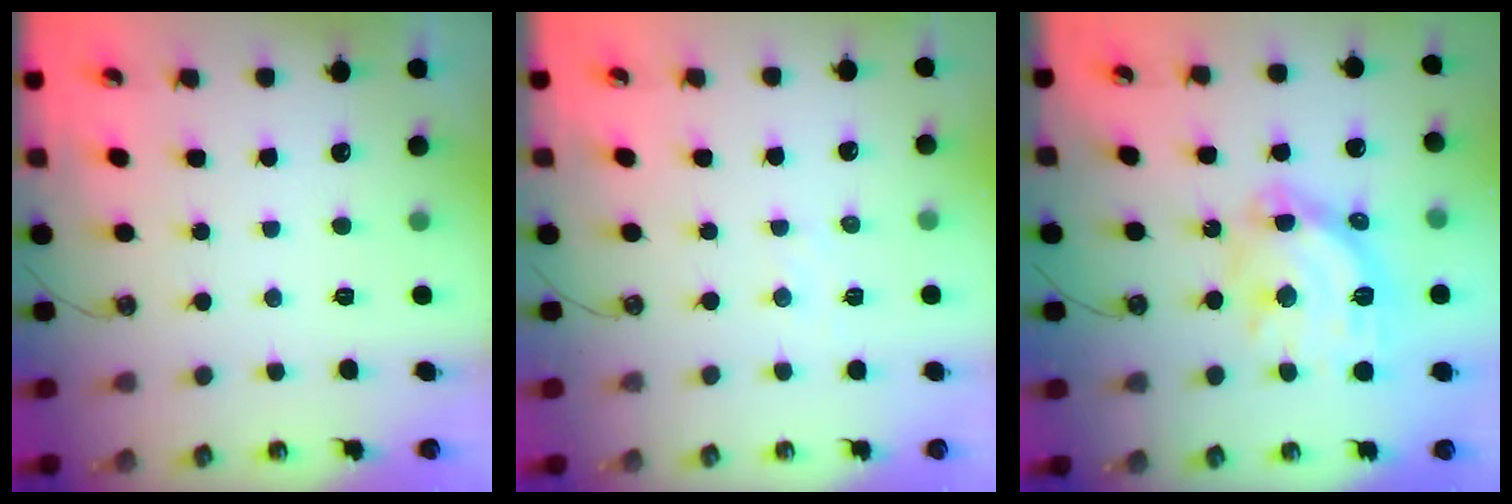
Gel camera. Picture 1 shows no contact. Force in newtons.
{"total": 3.2, "press": 3.2, "slide": 0.4}
{"total": 16.5, "press": 16.5, "slide": 1.1}